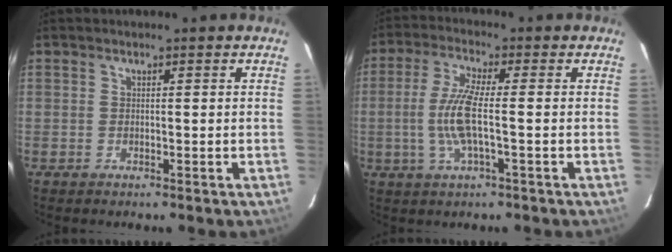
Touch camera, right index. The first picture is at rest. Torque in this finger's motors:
{"motor_torque": [1.30, 0.12, 0.61, 0.12]}